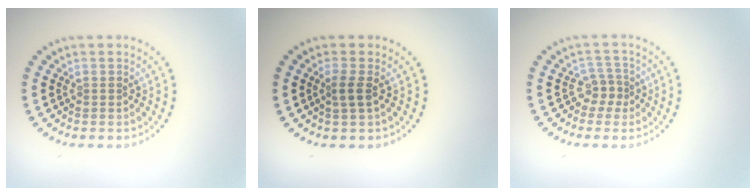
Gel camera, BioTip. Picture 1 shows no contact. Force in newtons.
{"total": 1.5, "press": 1.2, "slide": 0.9}
{"total": 2.0, "press": 1.5, "slide": 1.3}